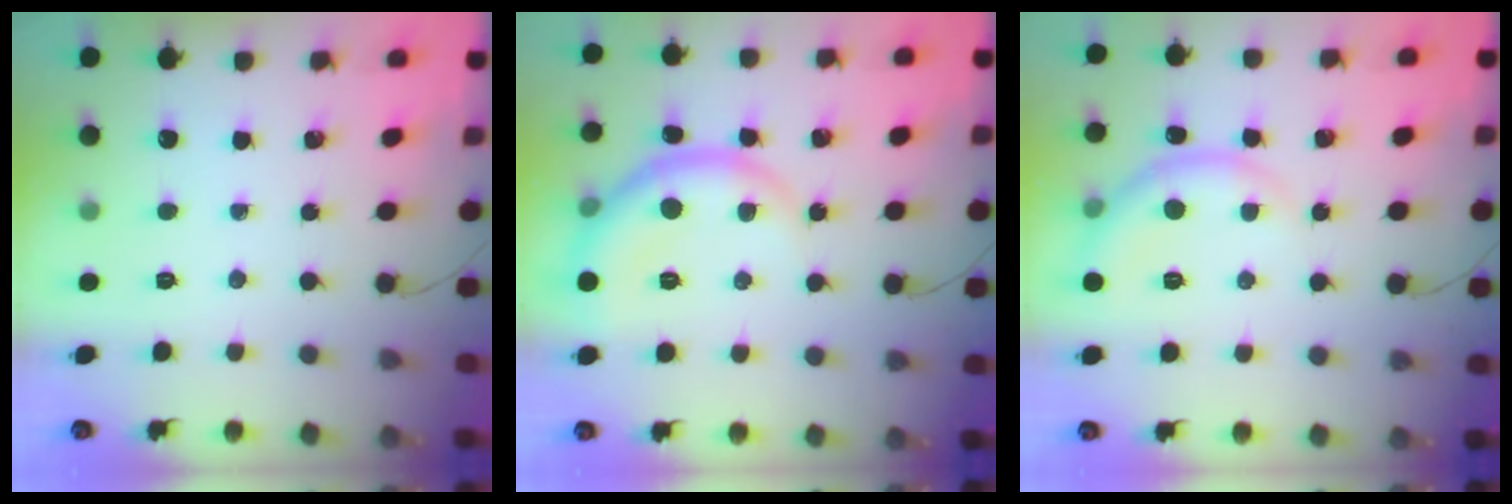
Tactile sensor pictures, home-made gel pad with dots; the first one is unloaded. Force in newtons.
{"total": 9.6, "press": 9.6, "slide": 1.1}
{"total": 6.7, "press": 6.7, "slide": 0.9}